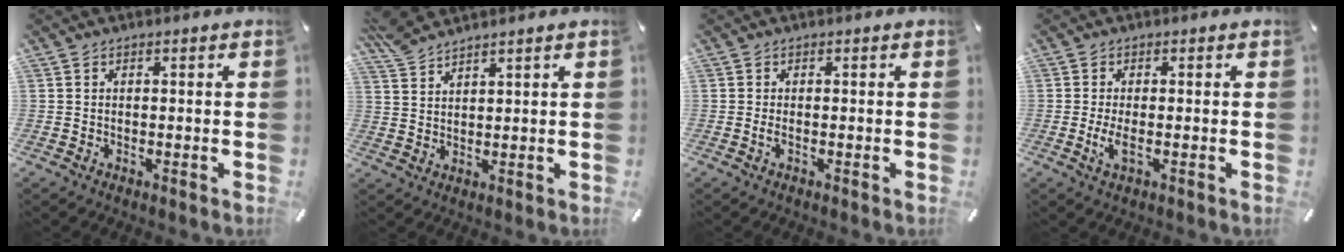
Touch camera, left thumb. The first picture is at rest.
{"total": 5.3, "force": [4.9, 0.7, 1.9], "torque": [-0.051, -0.019, 0.094]}
{"total": 1.4, "force": [-0.4, 0.4, 1.2], "torque": [-0.023, -0.002, -0.006]}
{"total": 3.6, "force": [-0.8, 1.2, 3.4], "torque": [-0.078, -0.008, -0.018]}